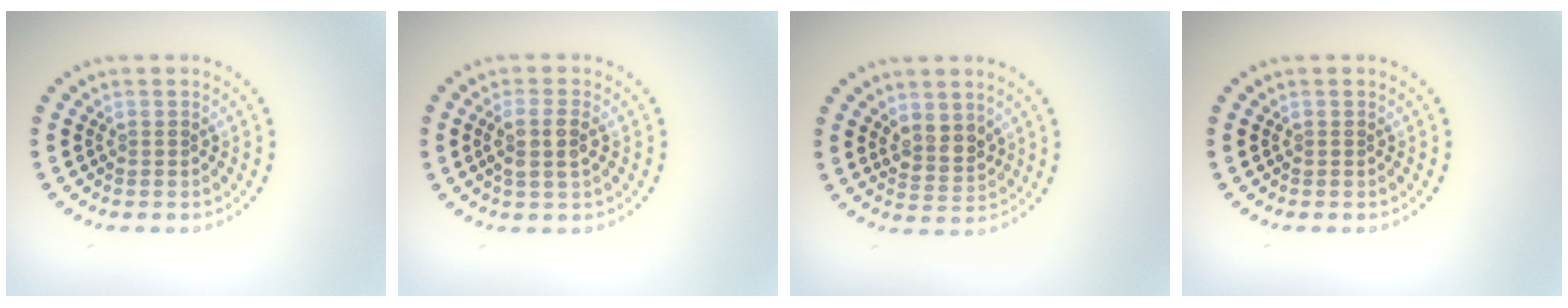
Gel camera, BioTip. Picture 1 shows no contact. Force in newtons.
{"total": 2.5, "press": 2.2, "slide": 1.2}
{"total": 2.4, "press": 2.2, "slide": 1.1}
{"total": 0.0}